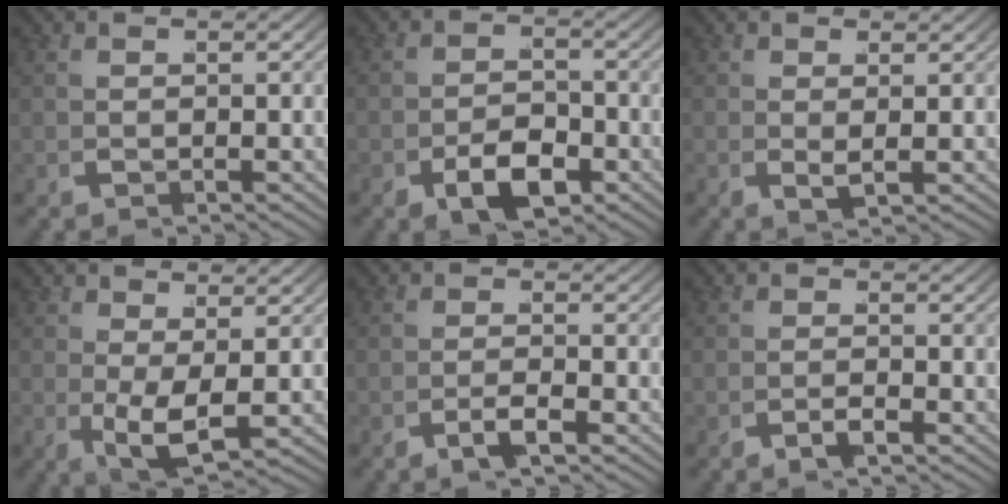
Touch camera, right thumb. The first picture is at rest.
{"total": 4.3, "force": [-2.6, 2.4, 2.3], "torque": [-0.032, -0.017, -0.046]}
{"total": 0.6, "force": [0.5, 0.1, 0.2], "torque": [-0.004, -0.008, 0.010]}
{"total": 3.9, "force": [-0.2, 2.2, 3.2], "torque": [-0.061, -0.027, 0.000]}
{"total": 1.7, "force": [-1.6, 0.1, 0.4], "torque": [-0.008, -0.005, -0.036]}
{"total": 1.3, "force": [-1.3, 0.1, 0.1], "torque": [-0.001, -0.005, -0.030]}